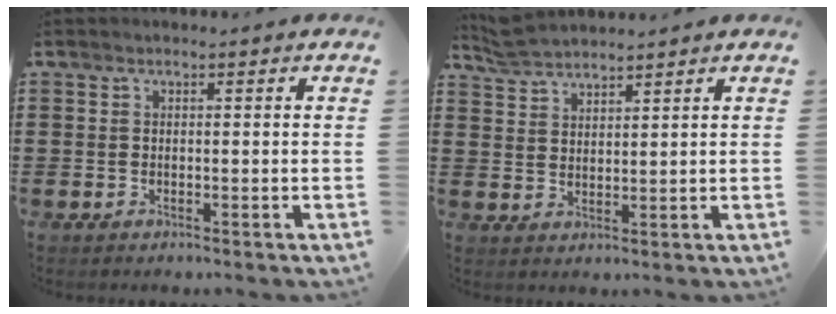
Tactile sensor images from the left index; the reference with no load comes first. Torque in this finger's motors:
{"motor_torque": [0.11, -0.12, 0.09, 0.03]}